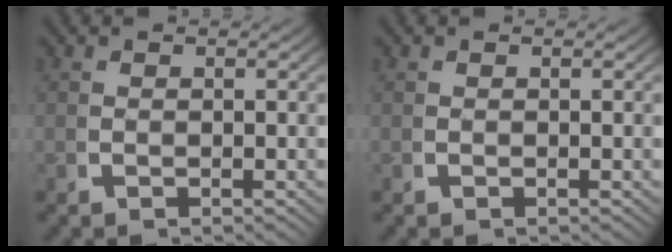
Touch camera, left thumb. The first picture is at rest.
{"total": 0.0}